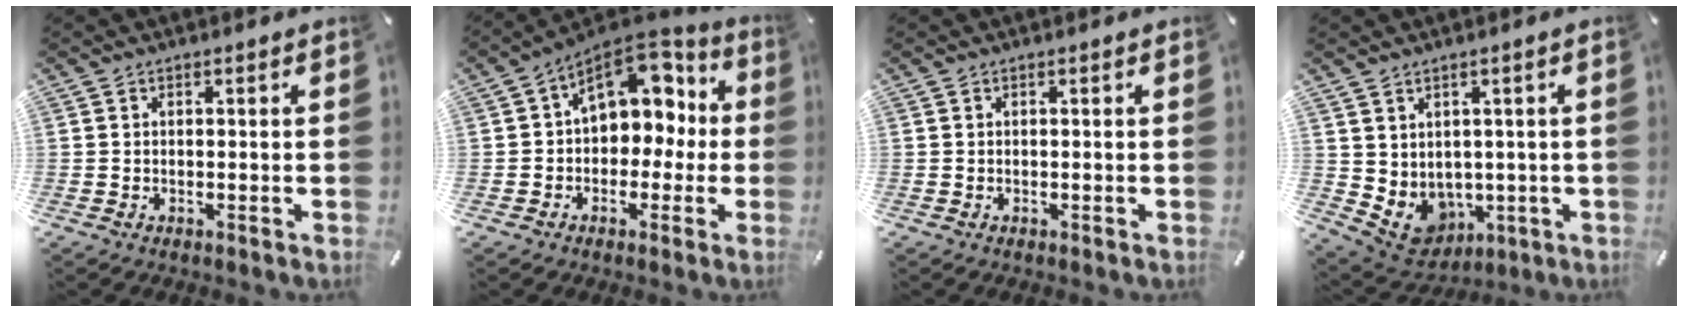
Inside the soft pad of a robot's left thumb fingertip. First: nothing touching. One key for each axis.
{"total": 12.1, "fx": 4.0, "fy": 9.3, "fz": 6.7, "tx": -0.088, "ty": -0.024, "tz": 0.076}
{"total": 0.0}
{"total": 6.4, "fx": 1.5, "fy": 6.1, "fz": 1.6, "tx": -0.059, "ty": -0.030, "tz": 0.036}